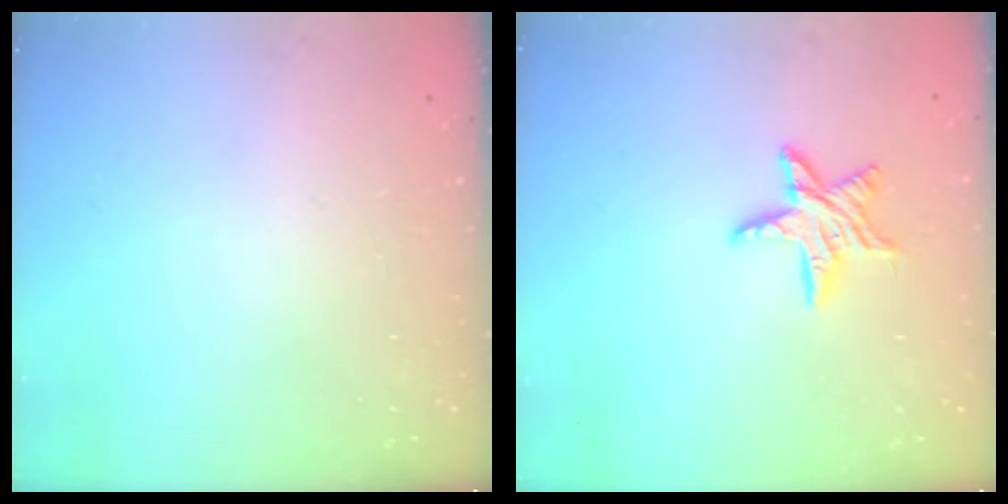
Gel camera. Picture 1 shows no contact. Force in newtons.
{"total": 9.4, "press": 9.4, "slide": 0.7}